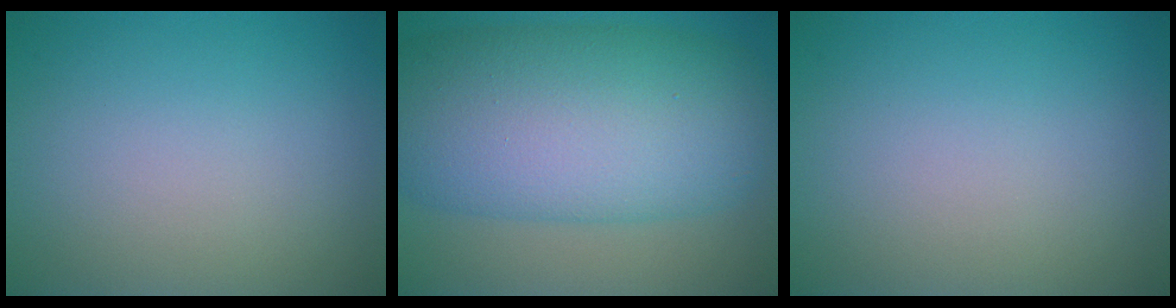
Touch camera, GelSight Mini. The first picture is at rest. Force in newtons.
{"total": 13.7, "press": 13.7, "slide": 0.2}
{"total": 0.0}